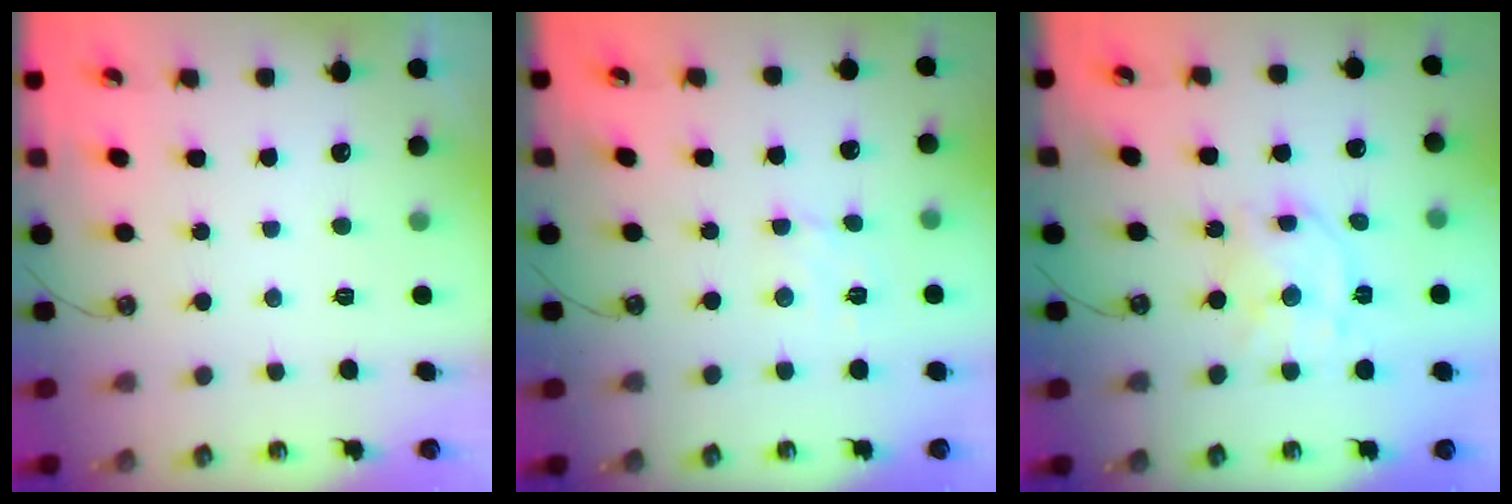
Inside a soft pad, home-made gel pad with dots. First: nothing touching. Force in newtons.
{"total": 2.9, "press": 2.8, "slide": 0.6}
{"total": 10.7, "press": 10.7, "slide": 1.0}